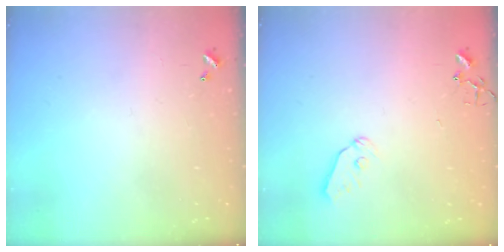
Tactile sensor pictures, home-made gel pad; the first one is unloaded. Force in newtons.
{"total": 6.7, "press": 6.7, "slide": 0.8}